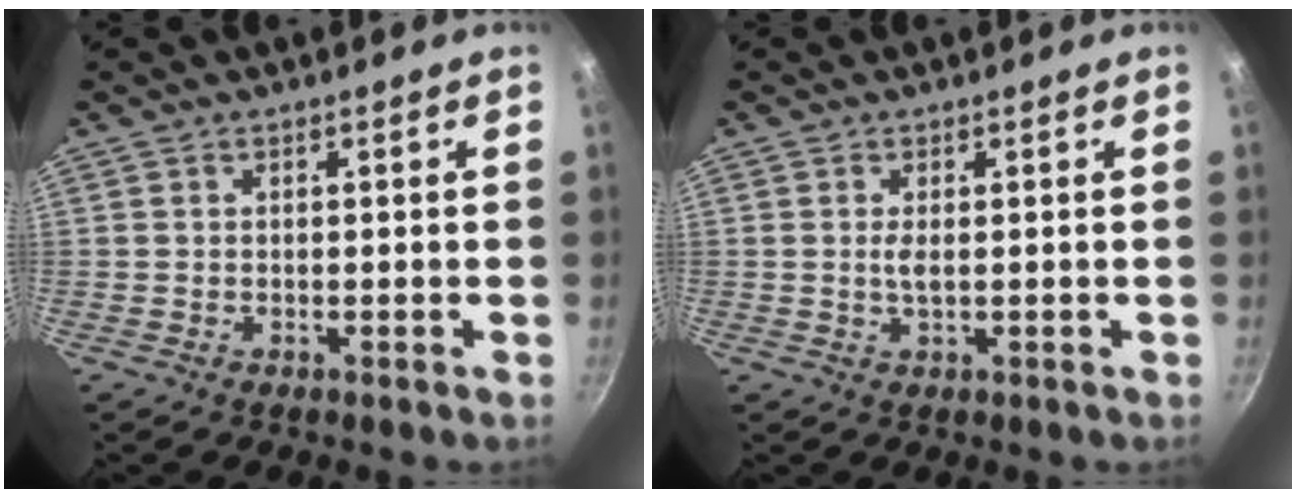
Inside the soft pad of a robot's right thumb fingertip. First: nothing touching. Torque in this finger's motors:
{"motor_torque": [0.71, 0.51, 0.41, -0.25, -0.02]}